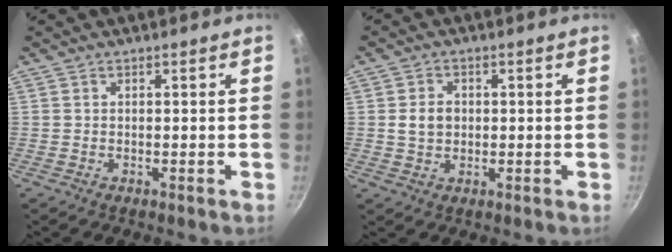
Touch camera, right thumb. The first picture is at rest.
{"total": 4.3, "force": [0.2, 3.4, 2.6], "torque": [-0.035, 0.005, 0.002]}